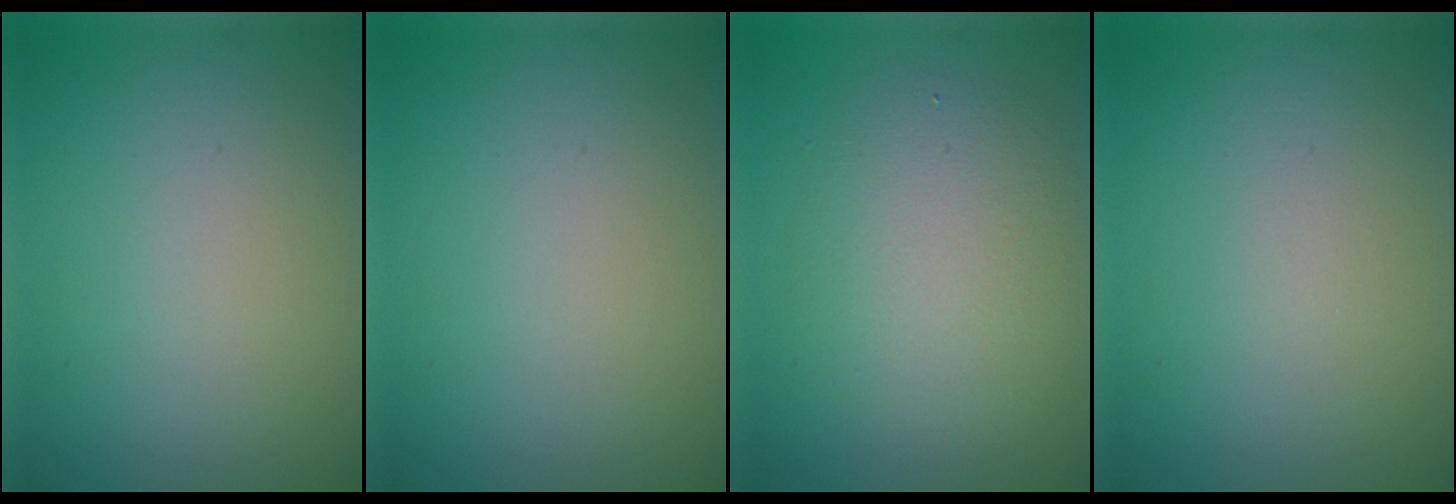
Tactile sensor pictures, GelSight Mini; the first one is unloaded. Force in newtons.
{"total": 0.0}
{"total": 4.8, "press": 4.8, "slide": 0.2}
{"total": 0.0}